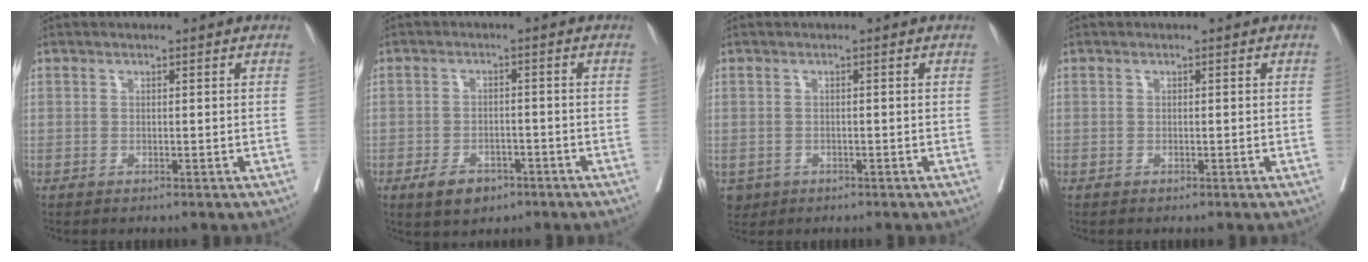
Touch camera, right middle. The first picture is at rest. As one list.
[{"total": 4.7, "force": [-2.9, 2.7, 2.5], "torque": [-0.041, 0.002, -0.041]}, {"total": 1.8, "force": [-0.9, 1.5, 0.3], "torque": [-0.005, 0.002, -0.012]}, {"total": 0.0}]